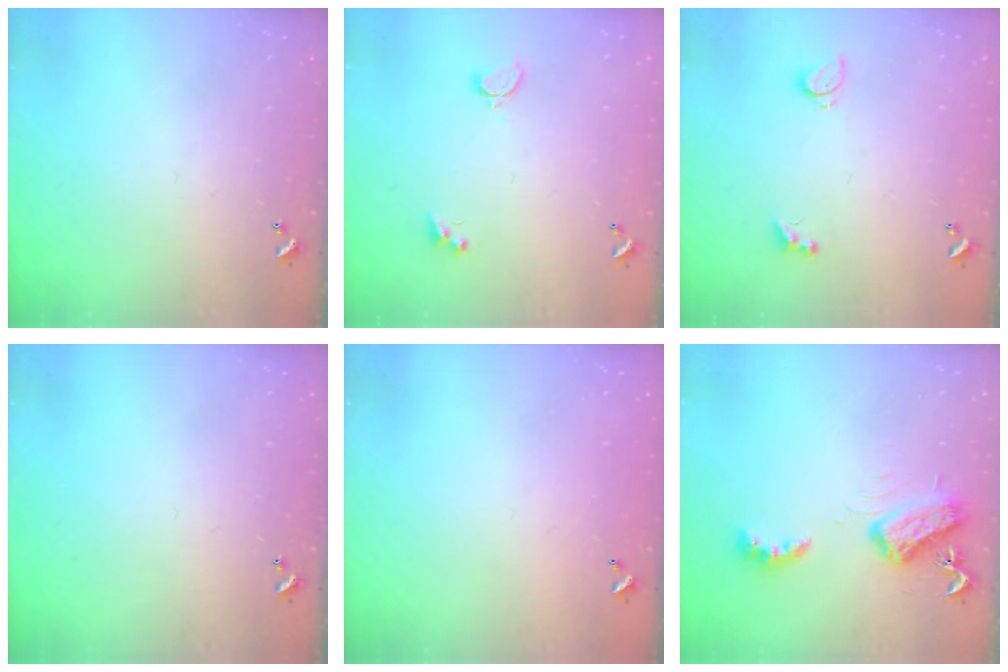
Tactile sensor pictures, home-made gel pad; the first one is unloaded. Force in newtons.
{"total": 1.9, "press": 1.9, "slide": 0.6}
{"total": 2.3, "press": 2.3, "slide": 0.6}
{"total": 0.0}
{"total": 2.9, "press": 2.9, "slide": 0.1}
{"total": 6.9, "press": 6.9, "slide": 0.1}